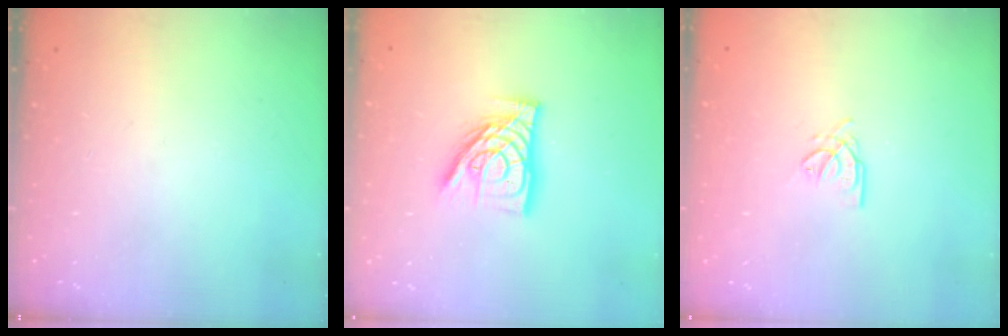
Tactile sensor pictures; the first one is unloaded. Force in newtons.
{"total": 12.9, "press": 12.8, "slide": 1.4}
{"total": 2.6, "press": 2.6, "slide": 0.1}